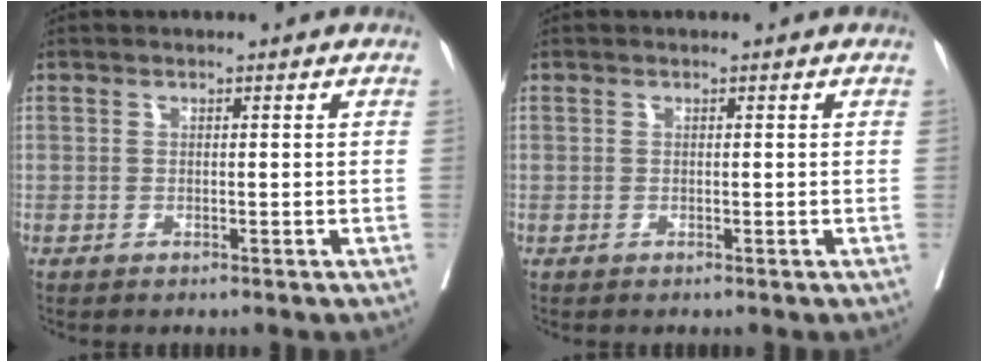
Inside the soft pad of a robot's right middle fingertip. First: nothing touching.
{"total": 0.0}